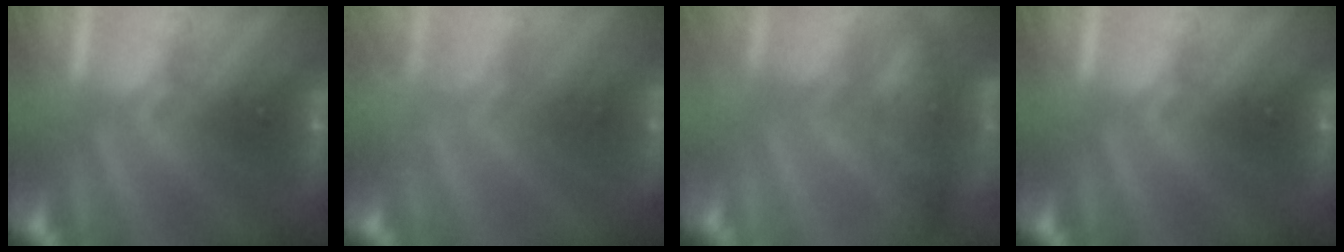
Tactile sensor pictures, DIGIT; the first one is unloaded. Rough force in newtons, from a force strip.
{"total": 8.6}
{"total": 7.8}
{"total": 0.0}